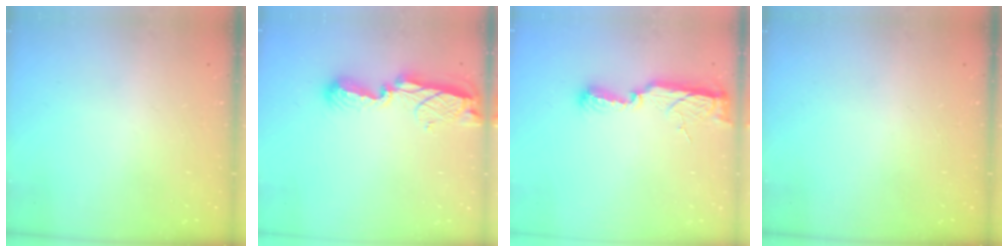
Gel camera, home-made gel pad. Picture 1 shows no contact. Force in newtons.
{"total": 8.1, "press": 8.1, "slide": 0.7}
{"total": 10.6, "press": 9.3, "slide": 5.2}
{"total": 0.0}